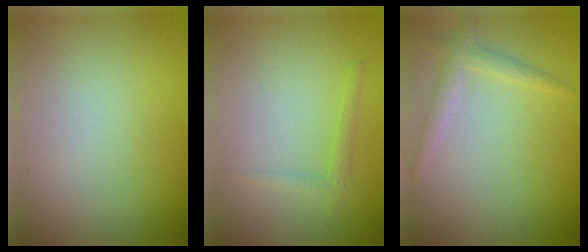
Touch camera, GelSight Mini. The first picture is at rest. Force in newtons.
{"total": 1.2, "press": 1.2, "slide": 0.1}
{"total": 1.8, "press": 1.8, "slide": 0.1}